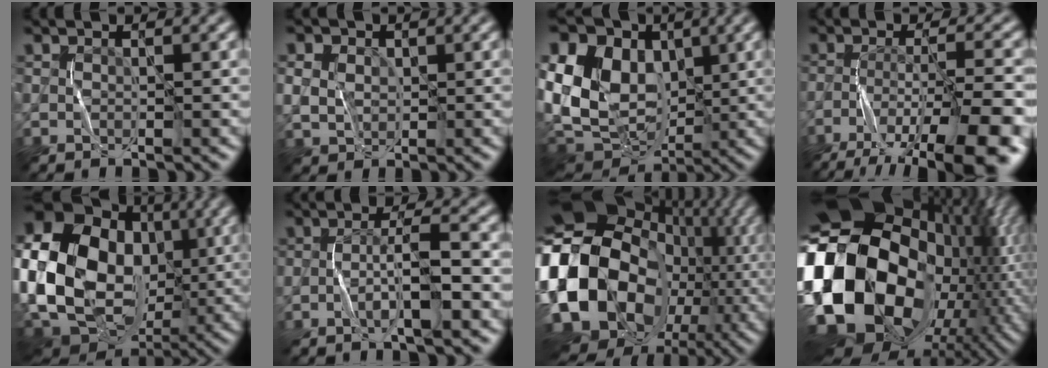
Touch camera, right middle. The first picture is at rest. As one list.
[{"total": 4.6, "force": [1.5, 3.7, 2.3], "torque": [-0.049, 0.024, 0.008]}, {"total": 17.4, "force": [2.4, 13.4, 10.8], "torque": [-0.234, 0.039, 0.028]}, {"total": 10.4, "force": [-6.5, 2.1, 7.8], "torque": [-0.126, -0.015, -0.100]}, {"total": 21.7, "force": [0.7, 17.6, 12.7], "torque": [-0.267, 0.011, -0.016]}, {"total": 3.1, "force": [-1.5, 0.2, 2.7], "torque": [-0.048, 0.010, -0.033]}, {"total": 20.7, "force": [-2.7, 16.5, 12.2], "torque": [-0.255, 0.005, -0.051]}, {"total": 21.3, "force": [-3.2, 15.3, 14.5], "torque": [-0.299, -0.006, -0.047]}]